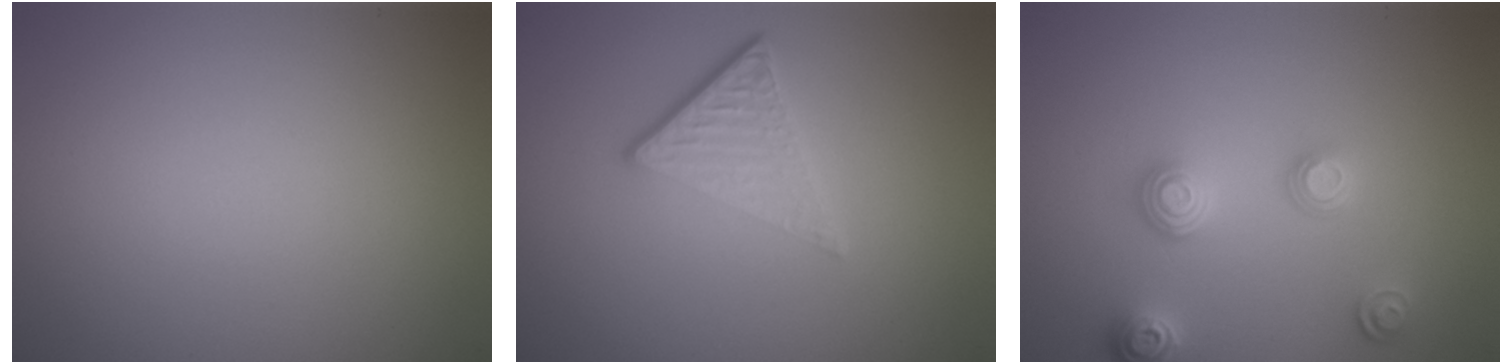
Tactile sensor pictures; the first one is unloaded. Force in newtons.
{"total": 4.0, "press": 2.7, "slide": 2.9}
{"total": 3.6, "press": 3.0, "slide": 2.0}